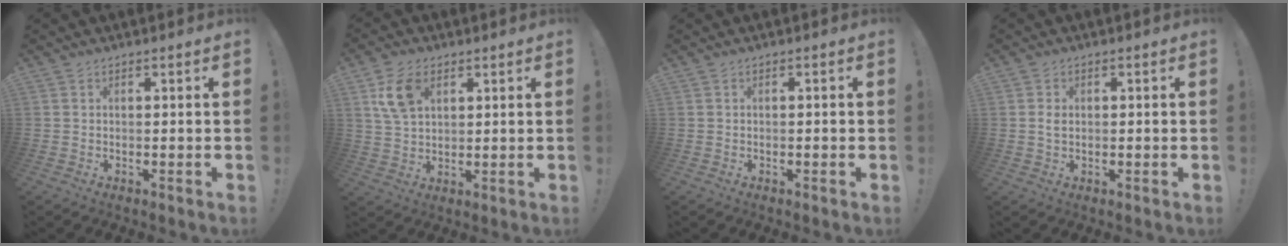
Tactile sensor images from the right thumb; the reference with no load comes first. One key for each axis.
{"total": 9.6, "fx": 4.2, "fy": 6.0, "fz": 6.1, "tx": -0.116, "ty": 0.003, "tz": 0.082}
{"total": 0.7, "fx": -0.6, "fy": 0.1, "fz": 0.5, "tx": -0.012, "ty": 0.002, "tz": -0.010}
{"total": 2.0, "fx": -0.1, "fy": 1.3, "fz": 1.5, "tx": -0.023, "ty": 0.003, "tz": -0.002}